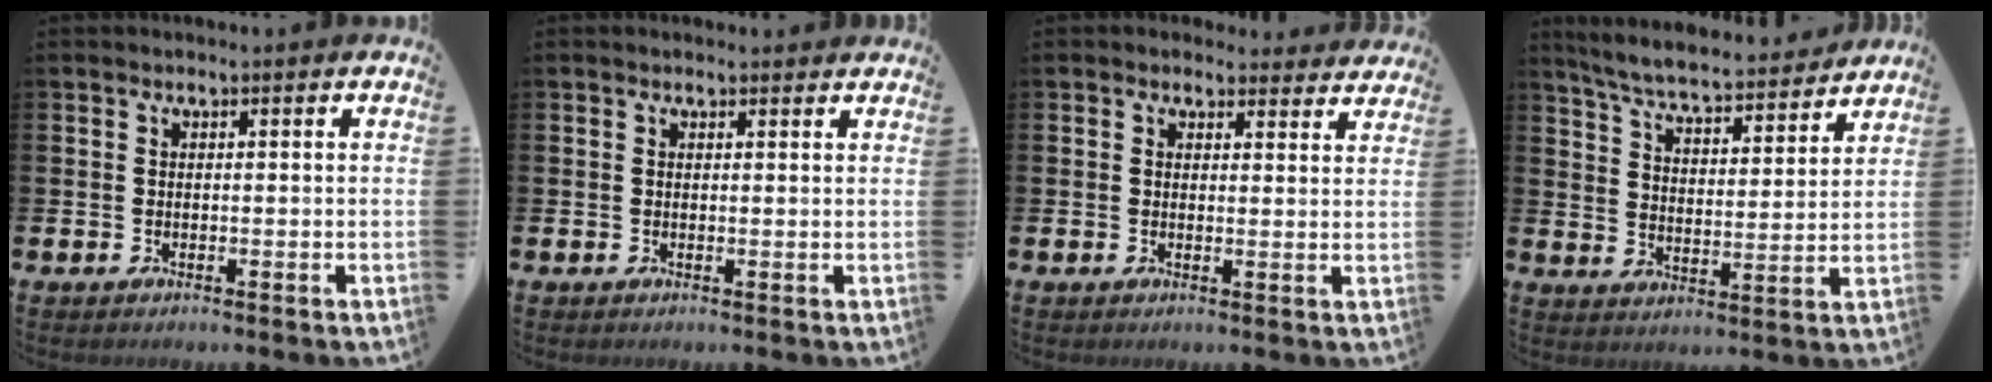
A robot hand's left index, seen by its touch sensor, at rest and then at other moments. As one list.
[{"total": 0.8, "force": [0.7, 0.2, 0.1], "torque": [0.010, -0.002, 0.011]}, {"total": 2.5, "force": [2.4, 0.9, -0.1], "torque": [0.009, -0.010, 0.041]}, {"total": 6.5, "force": [6.2, 0.7, 1.8], "torque": [-0.066, -0.046, 0.105]}]